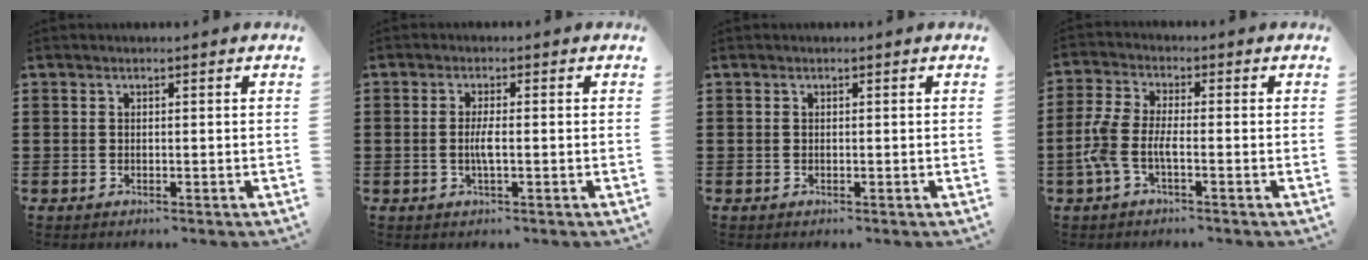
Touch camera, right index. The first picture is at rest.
{"total": 3.0, "force": [-0.5, 0.6, 2.9], "torque": [-0.068, -0.007, -0.014]}
{"total": 0.0}
{"total": 5.0, "force": [-2.0, 1.8, 4.3], "torque": [-0.116, -0.010, -0.048]}